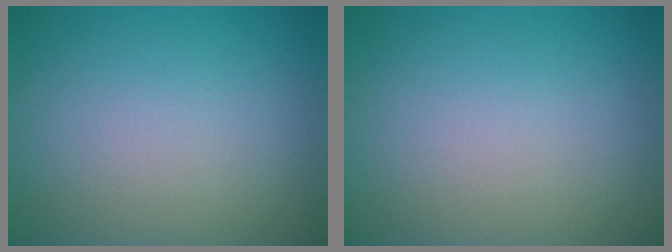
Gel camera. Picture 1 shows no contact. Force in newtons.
{"total": 0.0}